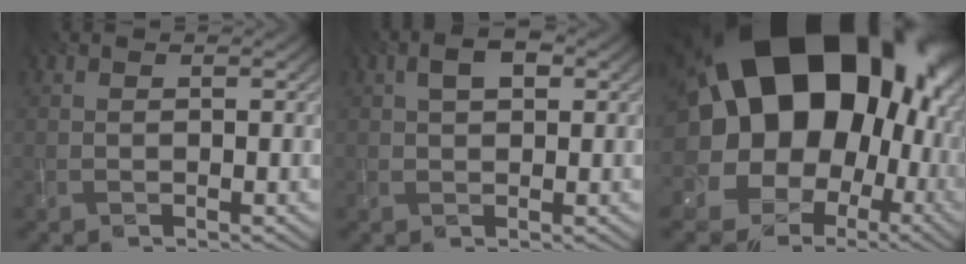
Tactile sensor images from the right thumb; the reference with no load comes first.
{"total": 3.2, "force": [0.9, 1.8, 2.5], "torque": [-0.044, 0.005, 0.013]}
{"total": 24.5, "force": [4.2, 19.1, 14.8], "torque": [-0.253, -0.010, 0.060]}